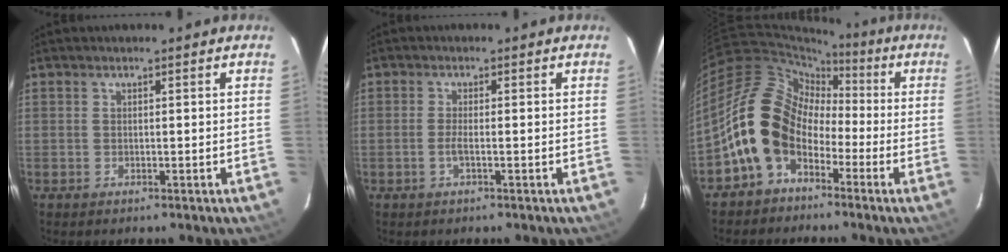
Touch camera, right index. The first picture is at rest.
{"total": 1.6, "force": [-0.7, -0.2, 1.4], "torque": [-0.029, -0.001, -0.014]}
{"total": 13.0, "force": [-4.9, 9.8, 7.0], "torque": [-0.137, 0.022, -0.095]}